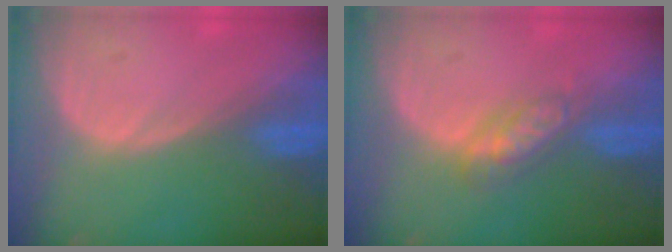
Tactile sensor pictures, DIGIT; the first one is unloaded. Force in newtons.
{"total": 4.8, "press": 4.2, "slide": 2.2}